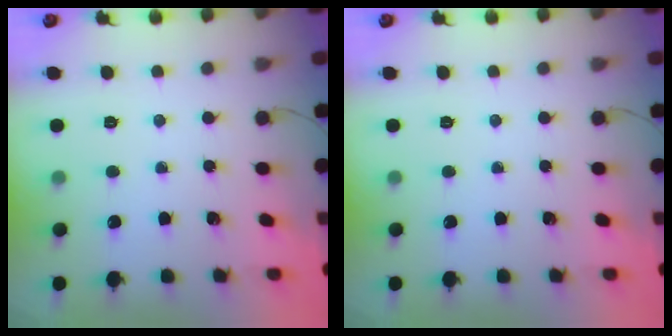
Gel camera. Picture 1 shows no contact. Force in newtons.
{"total": 0.0}